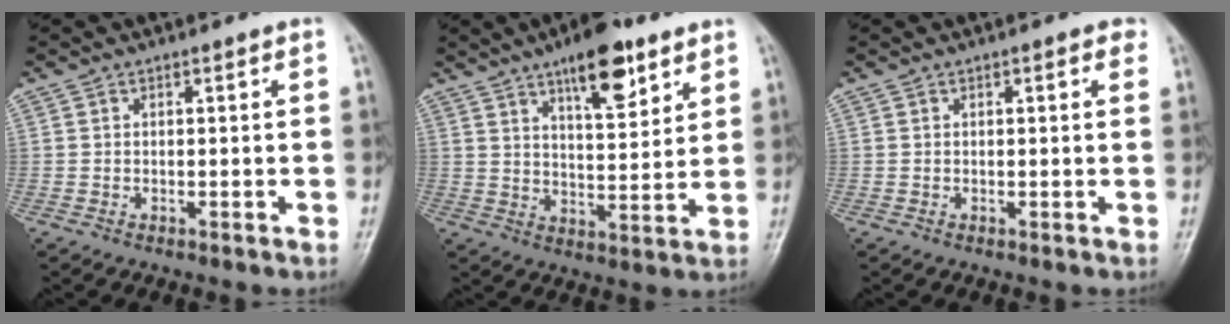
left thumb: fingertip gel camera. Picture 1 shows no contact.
{"total": 12.3, "force": [7.5, 4.5, 8.6], "torque": [-0.108, -0.042, 0.118]}
{"total": 1.8, "force": [0.9, 0.7, 1.4], "torque": [-0.011, 0.000, 0.007]}